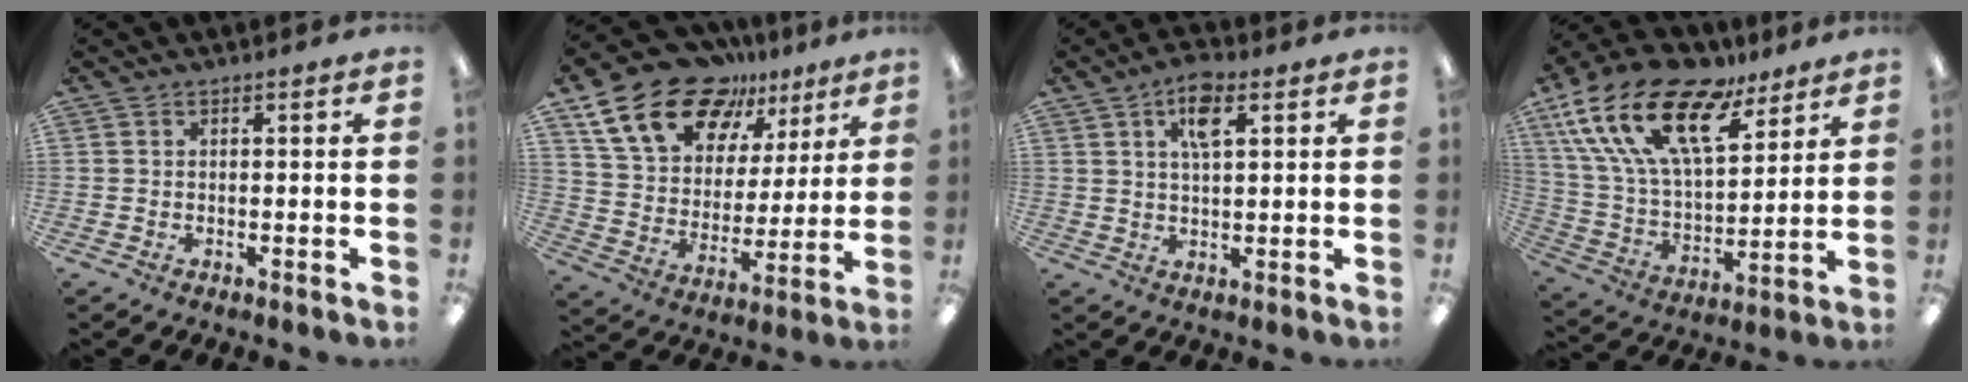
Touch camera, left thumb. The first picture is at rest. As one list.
[{"total": 20.4, "force": [12.9, 12.3, 9.9], "torque": [-0.176, -0.062, 0.236]}, {"total": 7.1, "force": [3.7, 2.9, 5.3], "torque": [-0.089, -0.001, 0.060]}, {"total": 23.3, "force": [14.1, 10.9, 15.1], "torque": [-0.315, -0.075, 0.251]}]